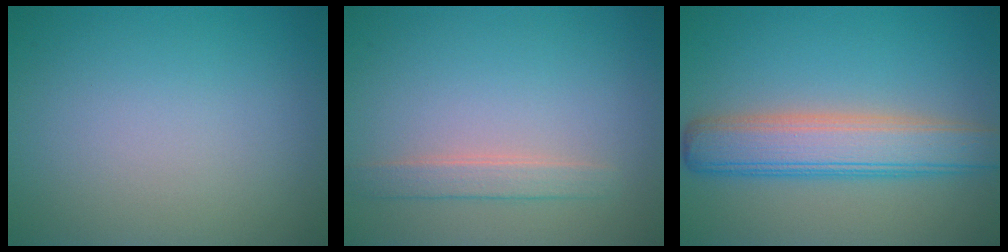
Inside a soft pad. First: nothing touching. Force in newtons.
{"total": 1.9, "press": 1.9, "slide": 0.3}
{"total": 6.1, "press": 6.1, "slide": 0.1}